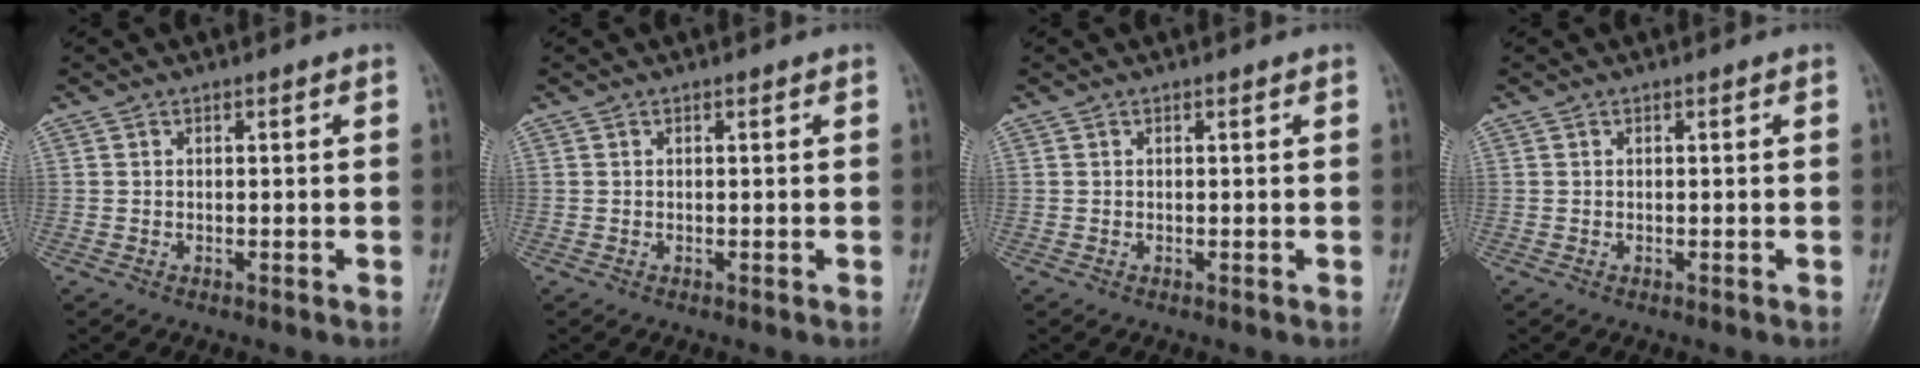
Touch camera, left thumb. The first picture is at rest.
{"total": 0.0}
{"total": 0.0}
{"total": 0.0}